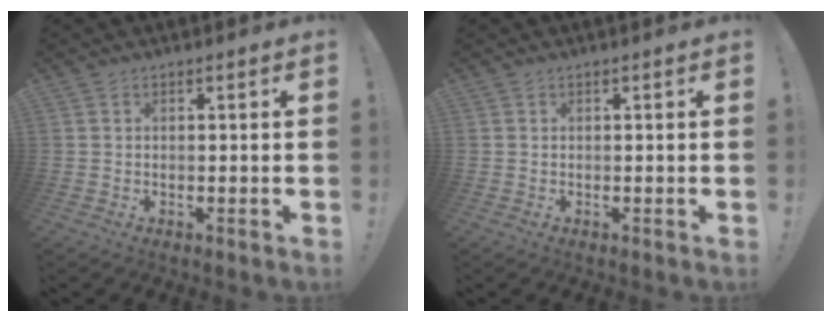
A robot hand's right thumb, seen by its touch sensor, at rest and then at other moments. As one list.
[{"total": 0.0}]